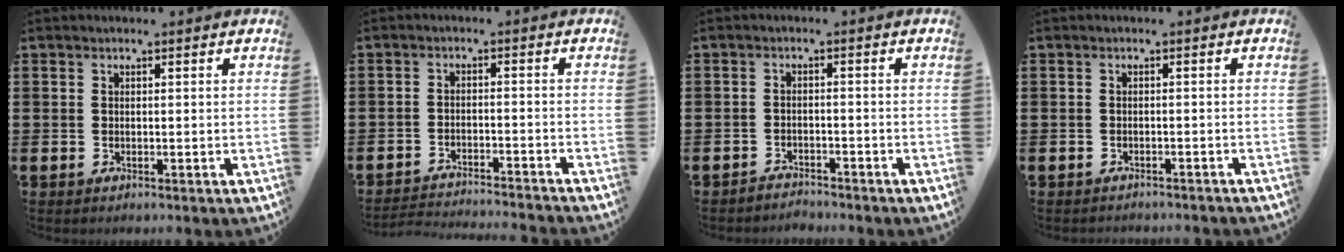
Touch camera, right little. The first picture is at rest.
{"total": 2.6, "force": [-2.6, -0.2, 0.2], "torque": [-0.005, 0.002, -0.056]}
{"total": 1.9, "force": [-1.9, 0.1, -0.4], "torque": [0.000, 0.005, -0.042]}
{"total": 0.8, "force": [-0.8, 0.0, 0.0], "torque": [-0.001, 0.000, -0.017]}